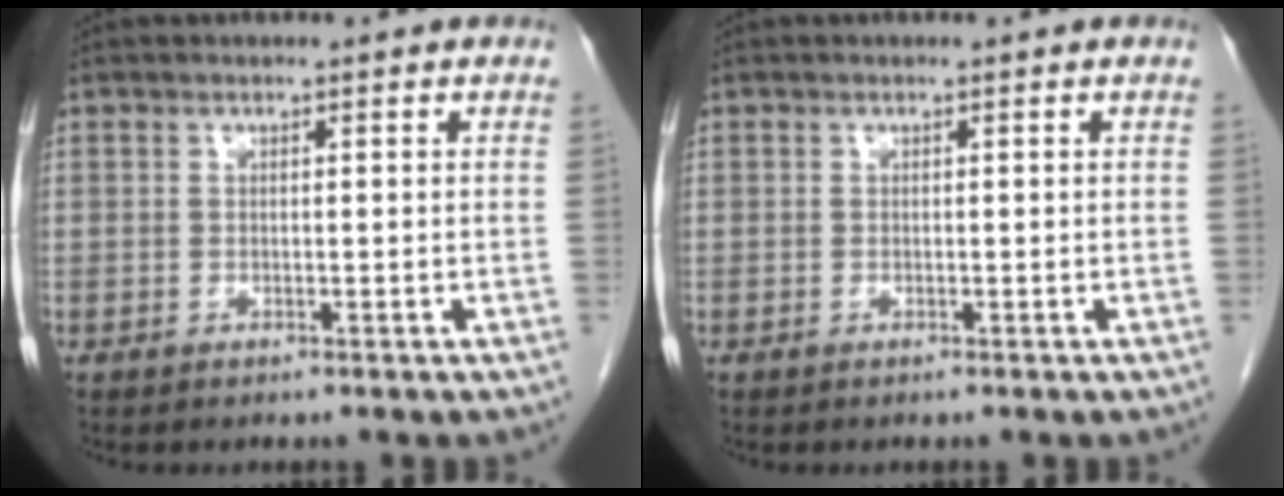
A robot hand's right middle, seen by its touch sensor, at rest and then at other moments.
{"total": 0.0}